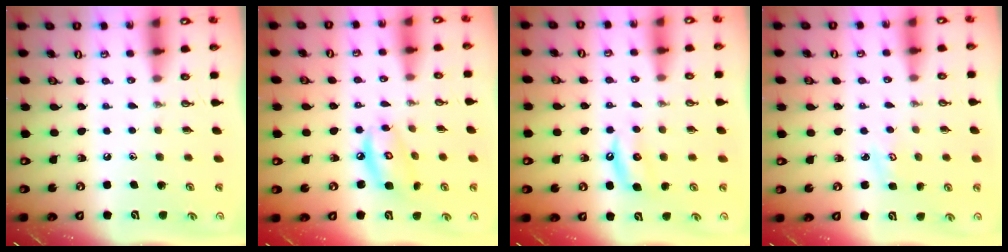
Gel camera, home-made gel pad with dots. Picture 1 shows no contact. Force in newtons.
{"total": 8.9, "press": 8.9, "slide": 0.8}
{"total": 5.0, "press": 5.0, "slide": 0.5}
{"total": 2.5, "press": 2.5, "slide": 0.4}